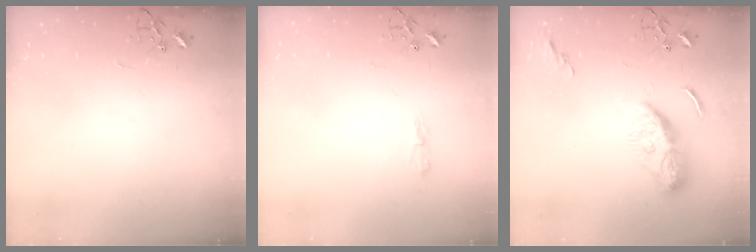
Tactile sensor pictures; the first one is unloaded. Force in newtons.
{"total": 3.1, "press": 3.1, "slide": 0.6}
{"total": 9.4, "press": 9.4, "slide": 1.0}